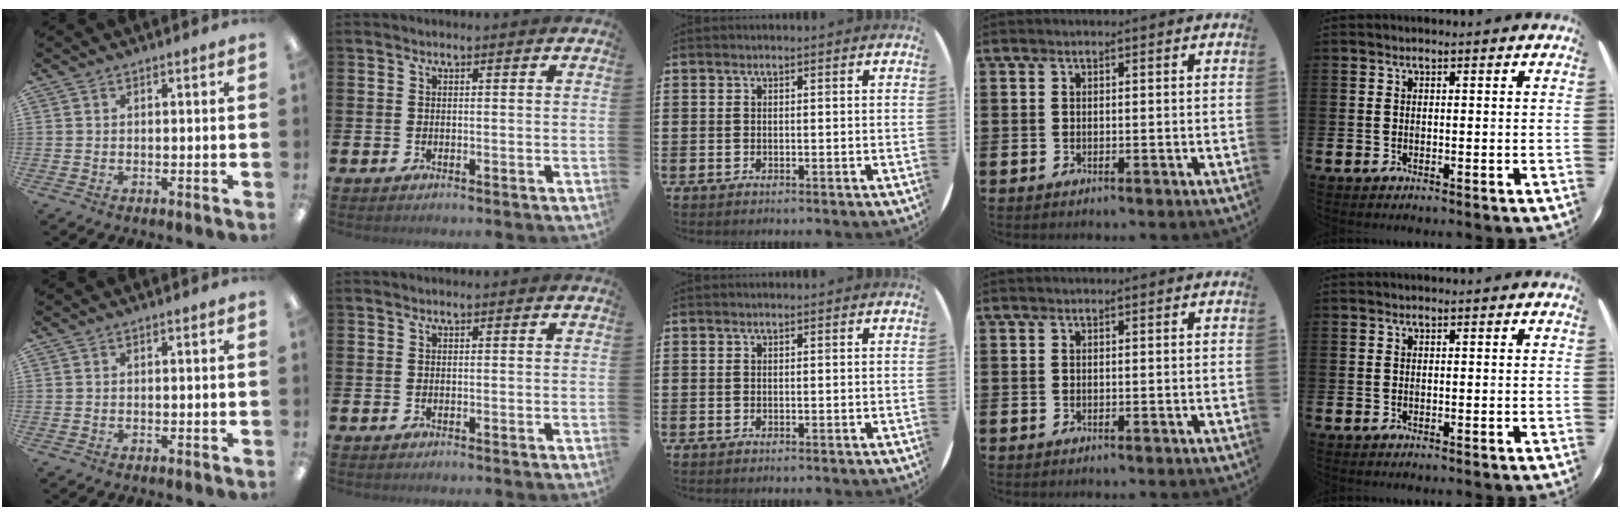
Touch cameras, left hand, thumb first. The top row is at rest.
{}